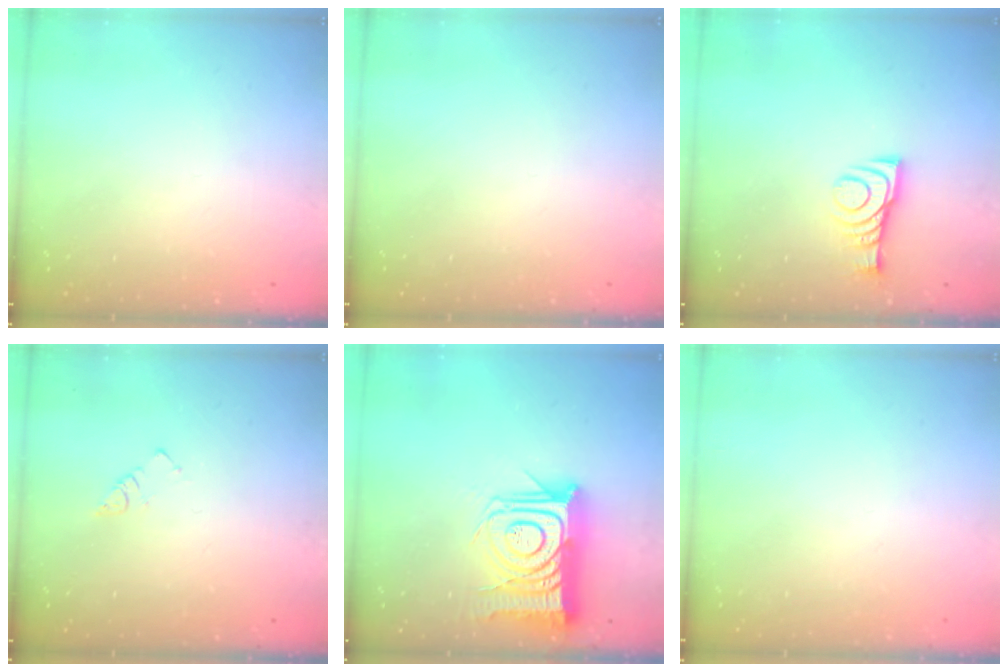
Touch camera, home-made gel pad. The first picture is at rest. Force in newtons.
{"total": 1.5, "press": 1.5, "slide": 0.1}
{"total": 7.8, "press": 7.8, "slide": 0.7}
{"total": 2.3, "press": 2.3, "slide": 0.4}
{"total": 18.7, "press": 18.7, "slide": 1.4}
{"total": 1.8, "press": 1.7, "slide": 0.1}